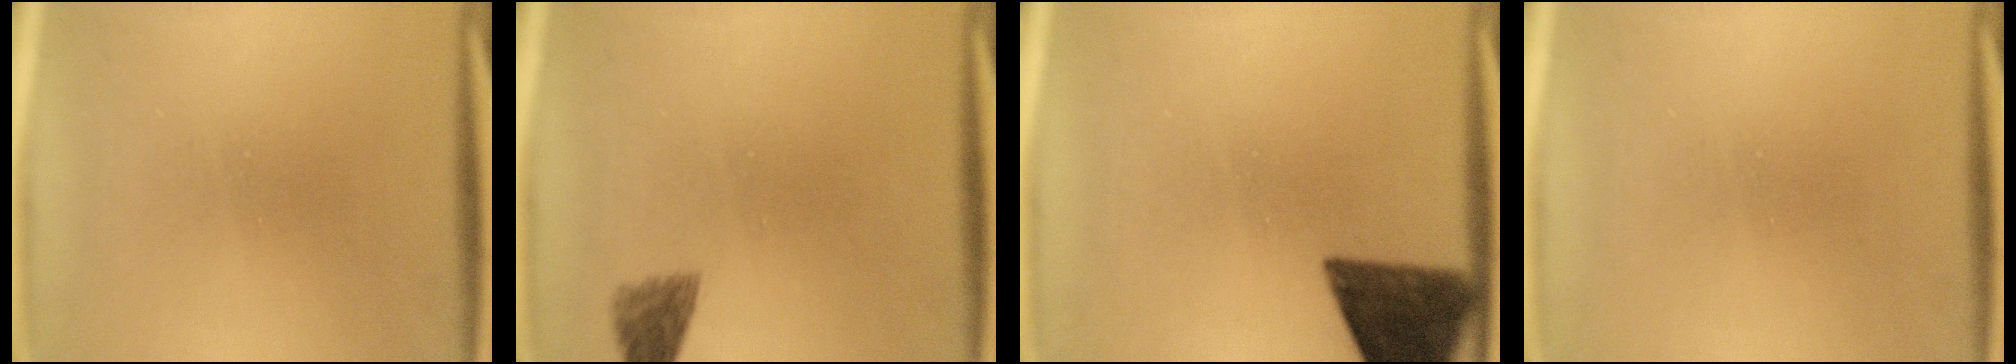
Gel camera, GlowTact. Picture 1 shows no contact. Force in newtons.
{"total": 2.0}
{"total": 11.6}
{"total": 0.0}